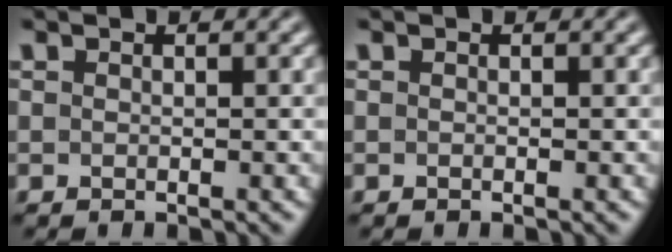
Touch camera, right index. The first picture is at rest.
{"total": 0.0}